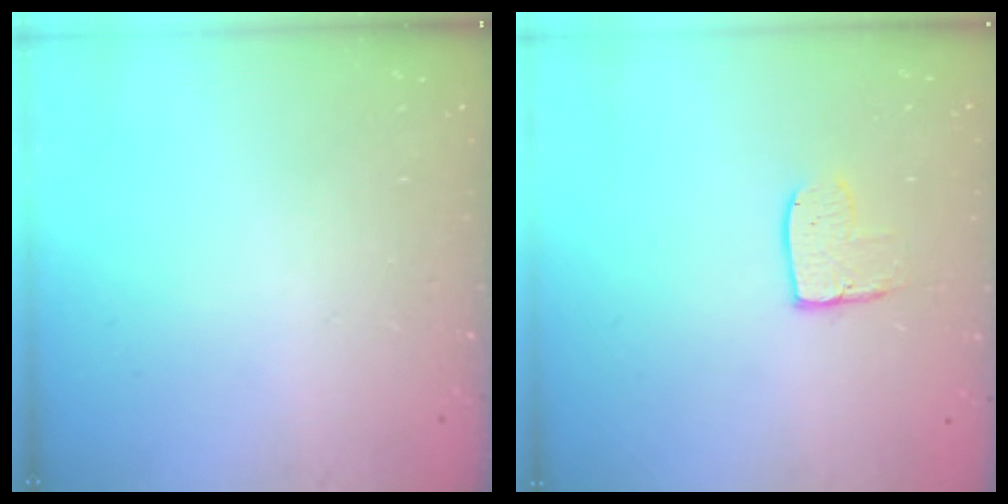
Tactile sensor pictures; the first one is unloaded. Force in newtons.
{"total": 8.4, "press": 8.4, "slide": 0.3}